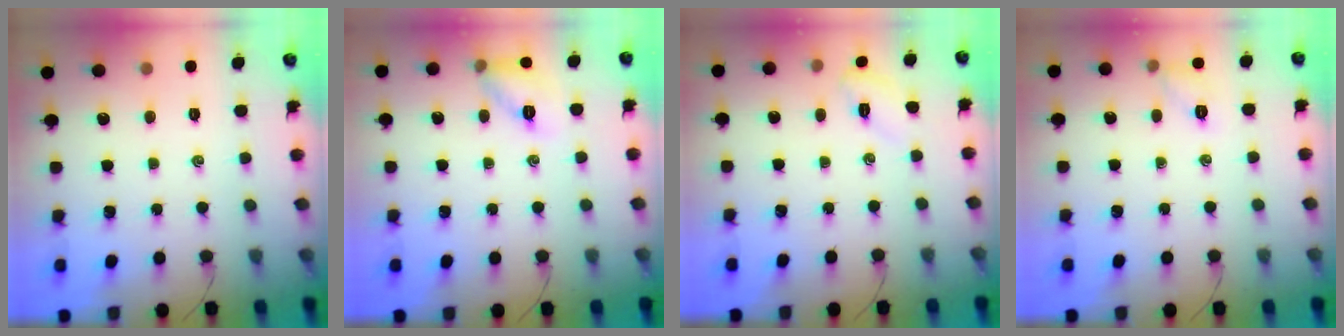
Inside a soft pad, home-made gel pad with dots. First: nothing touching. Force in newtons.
{"total": 9.9, "press": 9.8, "slide": 1.6}
{"total": 3.6, "press": 3.5, "slide": 0.9}
{"total": 7.0, "press": 6.8, "slide": 1.6}